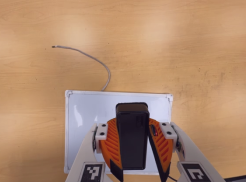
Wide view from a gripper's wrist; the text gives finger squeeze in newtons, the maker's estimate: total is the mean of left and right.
{"total": 10.5, "left": 9.8, "right": 11.2}